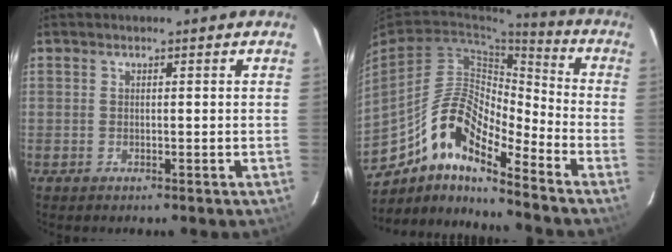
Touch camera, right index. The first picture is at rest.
{"total": 14.5, "force": [-10.0, 3.7, 9.8], "torque": [-0.168, 0.006, -0.194]}